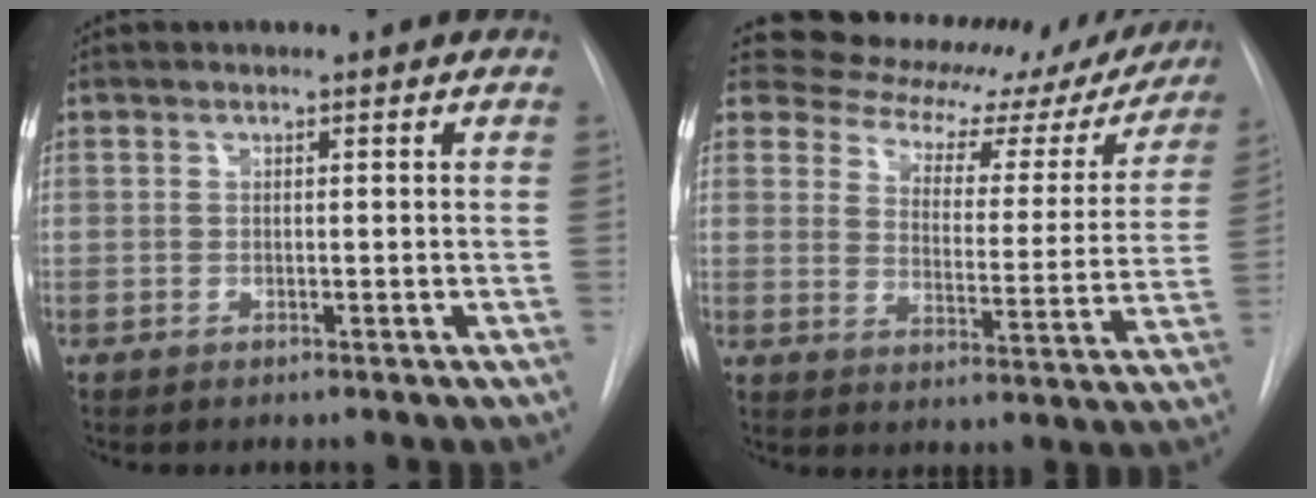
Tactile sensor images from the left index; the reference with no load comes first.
{"total": 20.2, "force": [18.0, 7.7, 5.3], "torque": [-0.062, -0.021, 0.209]}